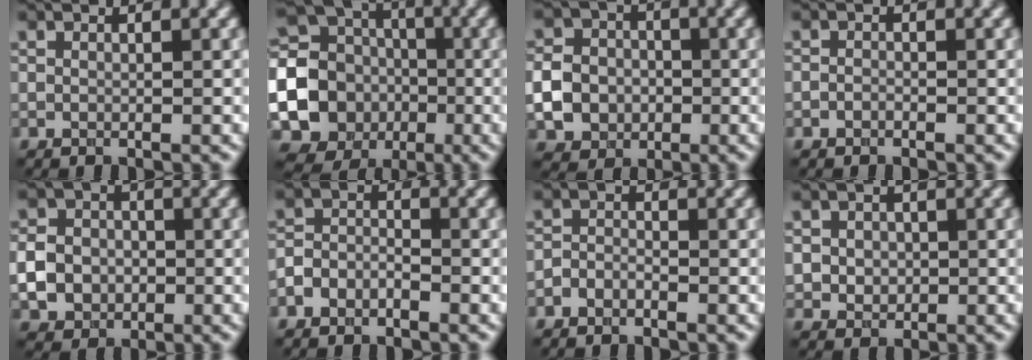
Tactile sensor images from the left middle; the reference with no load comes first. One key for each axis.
{"total": 19.6, "fx": -4.0, "fy": 18.3, "fz": 5.7, "tx": -0.149, "ty": -0.020, "tz": -0.104}
{"total": 5.6, "fx": -1.1, "fy": 5.0, "fz": 2.4, "tx": -0.040, "ty": -0.006, "tz": -0.038}
{"total": 0.6, "fx": -0.4, "fy": 0.4, "fz": 0.2, "tx": -0.003, "ty": -0.001, "tz": -0.009}
{"total": 4.5, "fx": -0.8, "fy": 3.9, "fz": 2.0, "tx": -0.036, "ty": -0.004, "tz": -0.025}
{"total": 2.0, "fx": -1.4, "fy": 1.3, "fz": 0.8, "tx": -0.014, "ty": 0.007, "tz": -0.033}
{"total": 1.2, "fx": -1.0, "fy": 0.6, "fz": 0.4, "tx": -0.006, "ty": 0.004, "tz": -0.022}
{"total": 2.4, "fx": 0.2, "fy": 2.2, "fz": 1.0, "tx": -0.017, "ty": 0.002, "tz": 0.003}